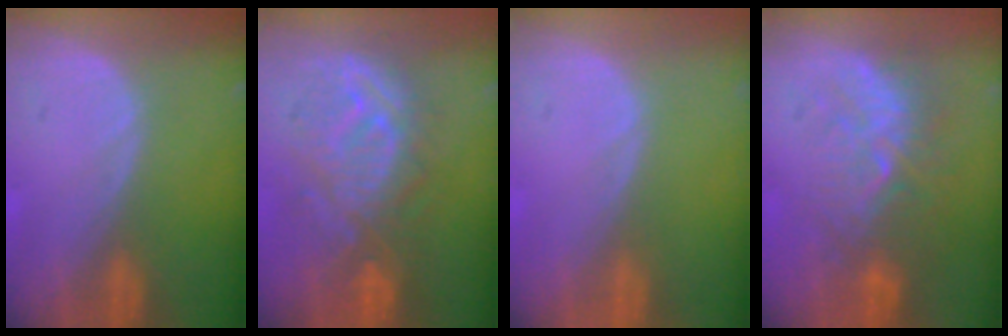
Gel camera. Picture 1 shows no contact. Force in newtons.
{"total": 10.0, "press": 9.8, "slide": 1.4}
{"total": 0.0}
{"total": 9.1, "press": 8.5, "slide": 3.4}